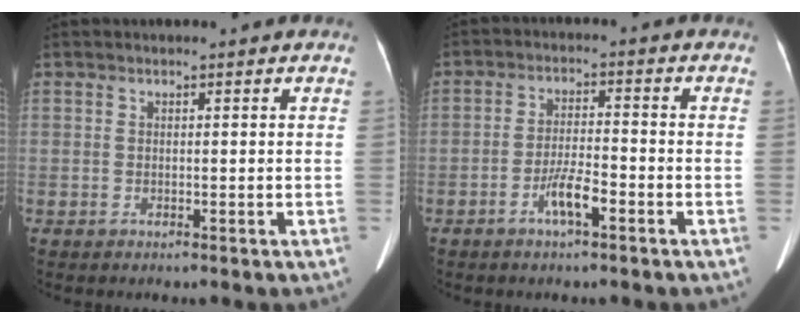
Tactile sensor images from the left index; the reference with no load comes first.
{"total": 4.6, "force": [-2.6, 0.7, 3.7], "torque": [-0.074, 0.001, -0.050]}